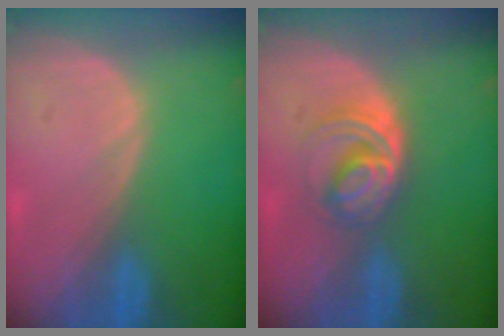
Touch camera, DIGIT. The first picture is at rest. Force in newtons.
{"total": 6.1, "press": 5.3, "slide": 3.1}